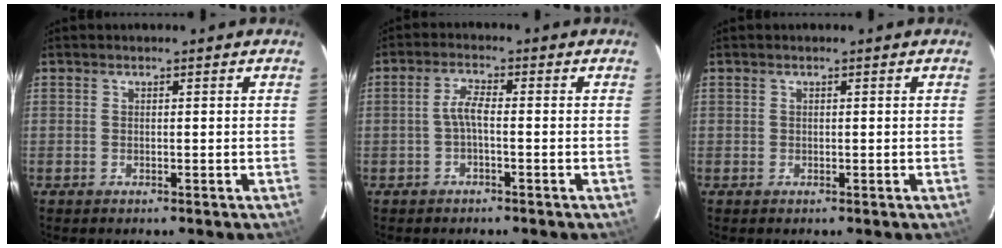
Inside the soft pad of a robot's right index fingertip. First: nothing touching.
{"total": 2.7, "force": [-0.9, 0.4, 2.5], "torque": [-0.056, 0.007, -0.018]}
{"total": 0.0}